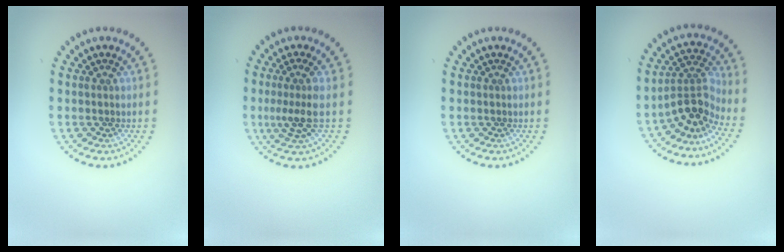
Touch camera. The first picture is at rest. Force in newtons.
{"total": 2.8, "press": 2.1, "slide": 1.9}
{"total": 0.0}
{"total": 3.8, "press": 2.6, "slide": 2.7}